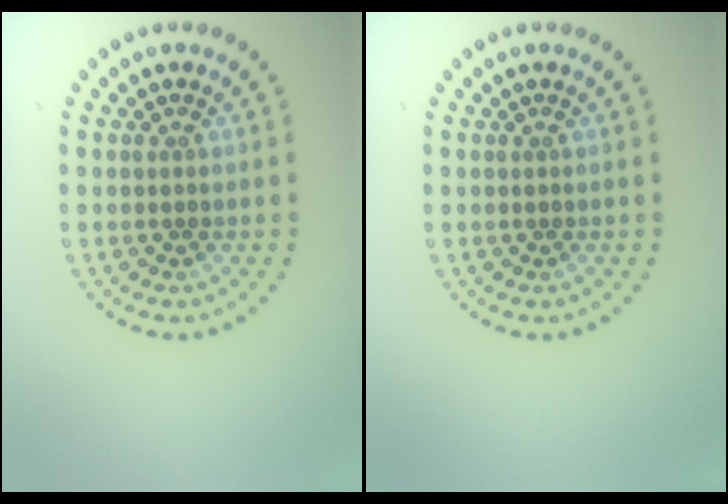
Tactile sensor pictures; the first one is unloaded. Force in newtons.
{"total": 0.0}